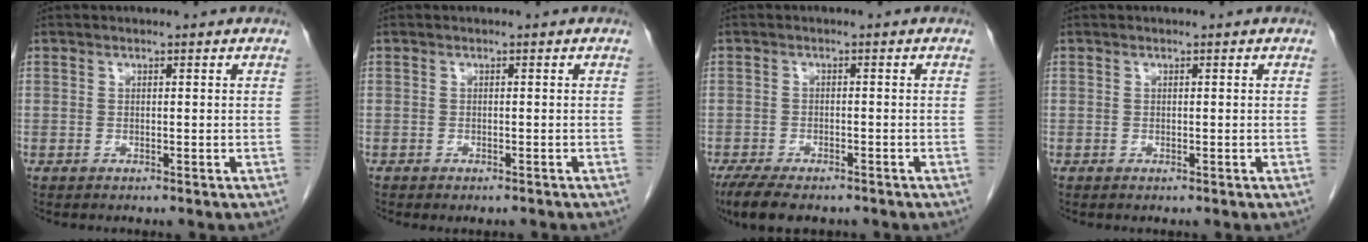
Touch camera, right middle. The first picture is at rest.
{"total": 2.0, "force": [-1.8, 0.5, 0.8], "torque": [-0.010, -0.005, -0.022]}
{"total": 8.1, "force": [-6.2, 2.7, 4.4], "torque": [-0.068, -0.013, -0.095]}
{"total": 0.0}